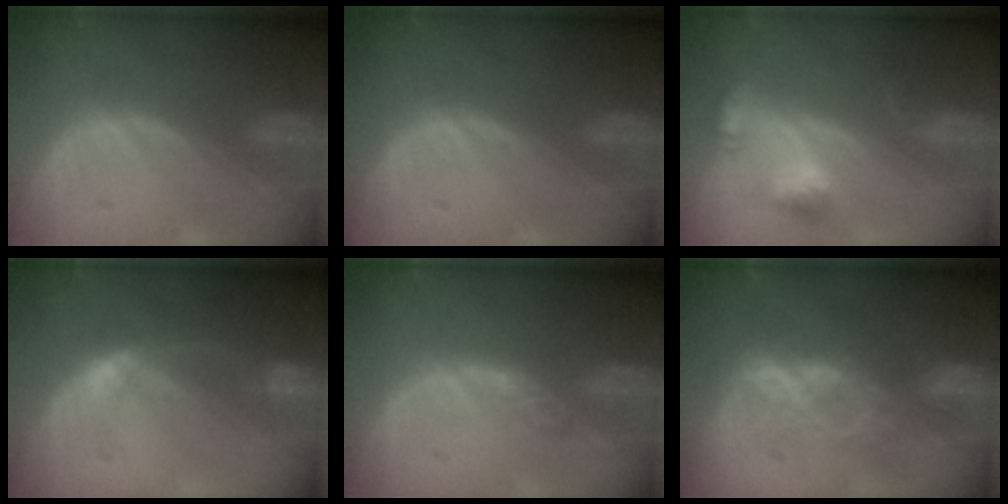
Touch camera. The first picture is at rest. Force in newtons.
{"total": 0.0}
{"total": 5.8, "press": 5.3, "slide": 2.3}
{"total": 5.2, "press": 4.8, "slide": 1.9}
{"total": 2.6, "press": 2.3, "slide": 1.3}
{"total": 7.2, "press": 6.1, "slide": 3.8}